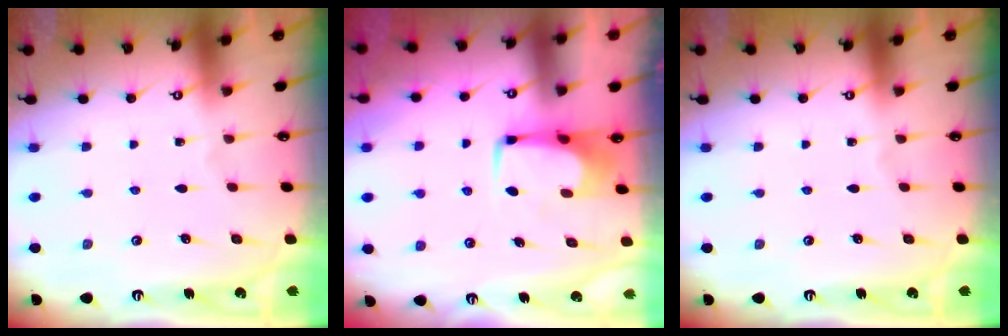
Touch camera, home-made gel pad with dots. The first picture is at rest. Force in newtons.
{"total": 0.0}
{"total": 0.0}